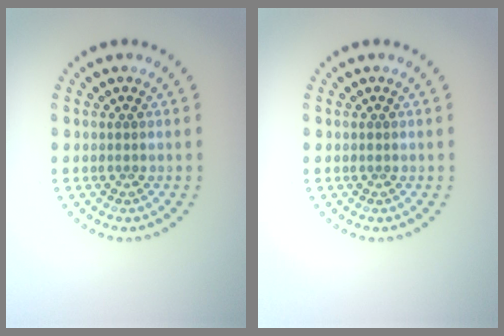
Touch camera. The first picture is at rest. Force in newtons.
{"total": 0.0}